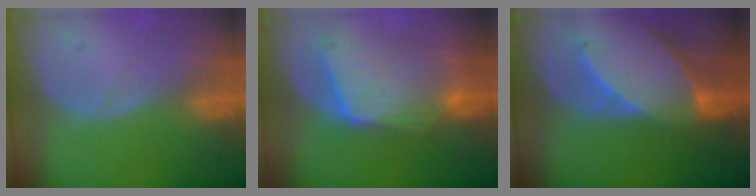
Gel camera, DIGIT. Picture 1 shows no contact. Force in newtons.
{"total": 9.1, "press": 8.6, "slide": 2.7}
{"total": 9.8, "press": 8.8, "slide": 4.3}